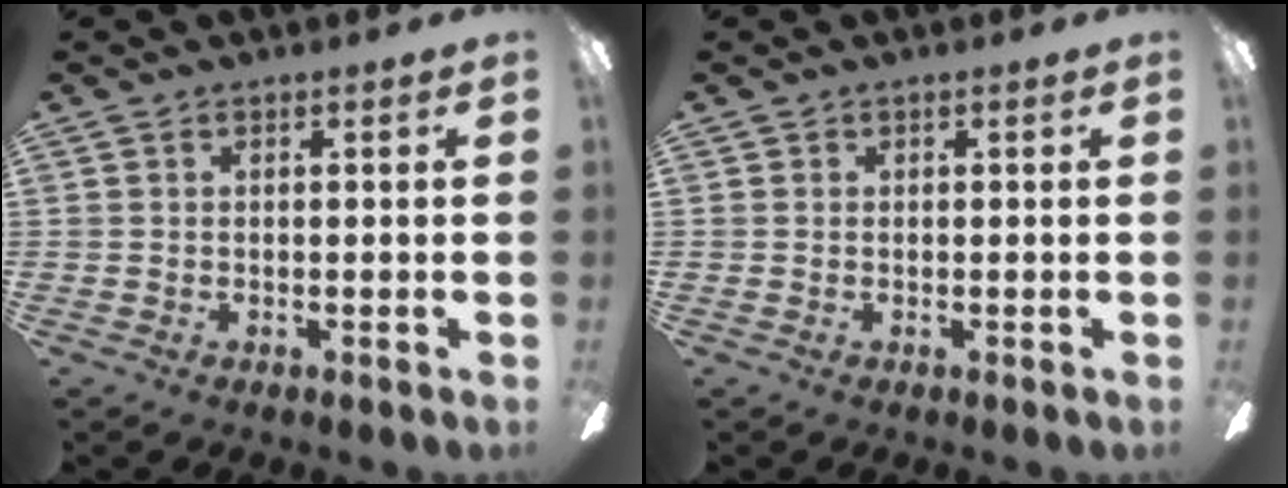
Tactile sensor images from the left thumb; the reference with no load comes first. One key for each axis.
{"total": 0.0}